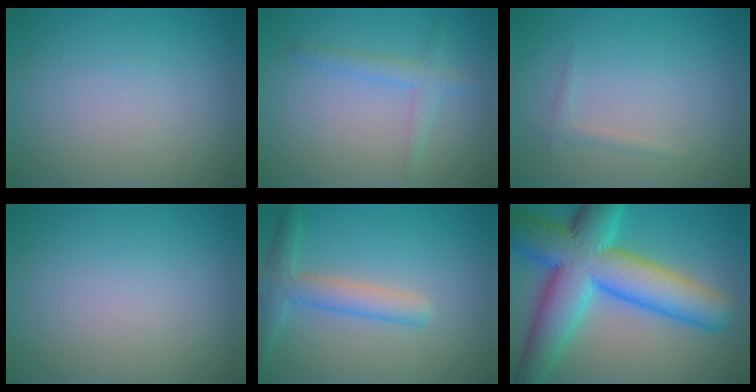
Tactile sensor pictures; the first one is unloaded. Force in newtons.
{"total": 2.0, "press": 2.0, "slide": 0.1}
{"total": 0.7, "press": 0.7, "slide": 0.1}
{"total": 0.0}
{"total": 3.3, "press": 3.3, "slide": 0.2}
{"total": 13.1, "press": 13.1, "slide": 0.6}